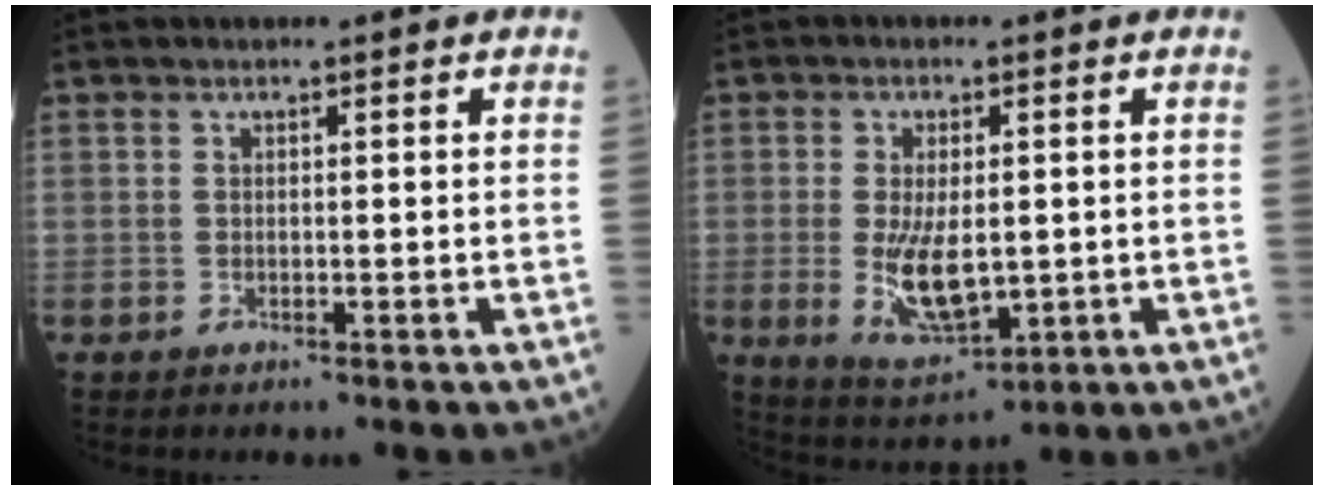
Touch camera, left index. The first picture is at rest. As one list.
[{"total": 8.5, "force": [-0.6, 3.5, 7.7], "torque": [-0.153, -0.019, 0.000]}]